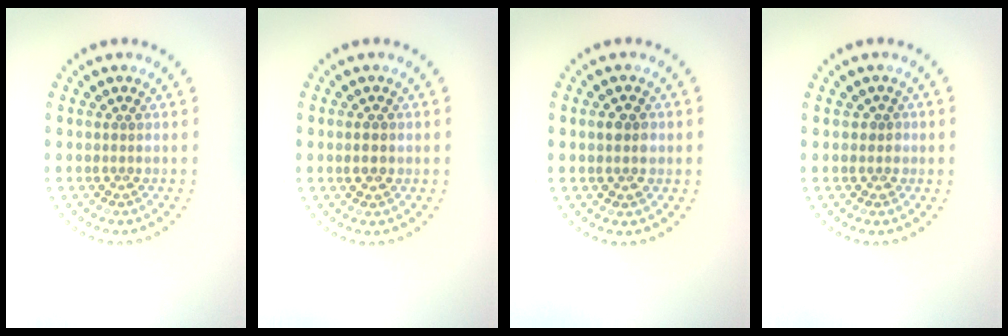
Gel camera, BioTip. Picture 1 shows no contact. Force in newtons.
{"total": 2.2, "press": 2.2, "slide": 0.1}
{"total": 2.7, "press": 2.7, "slide": 0.2}
{"total": 0.7, "press": 0.5, "slide": 0.5}